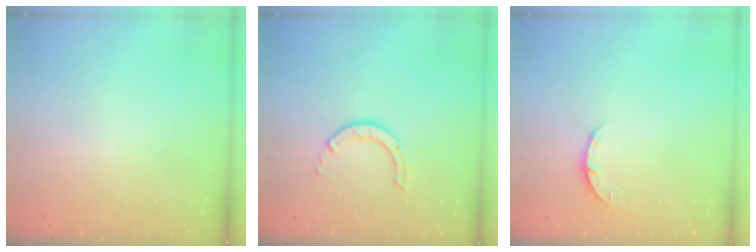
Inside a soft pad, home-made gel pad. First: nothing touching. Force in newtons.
{"total": 2.9, "press": 2.9, "slide": 0.2}
{"total": 3.5, "press": 3.5, "slide": 0.5}